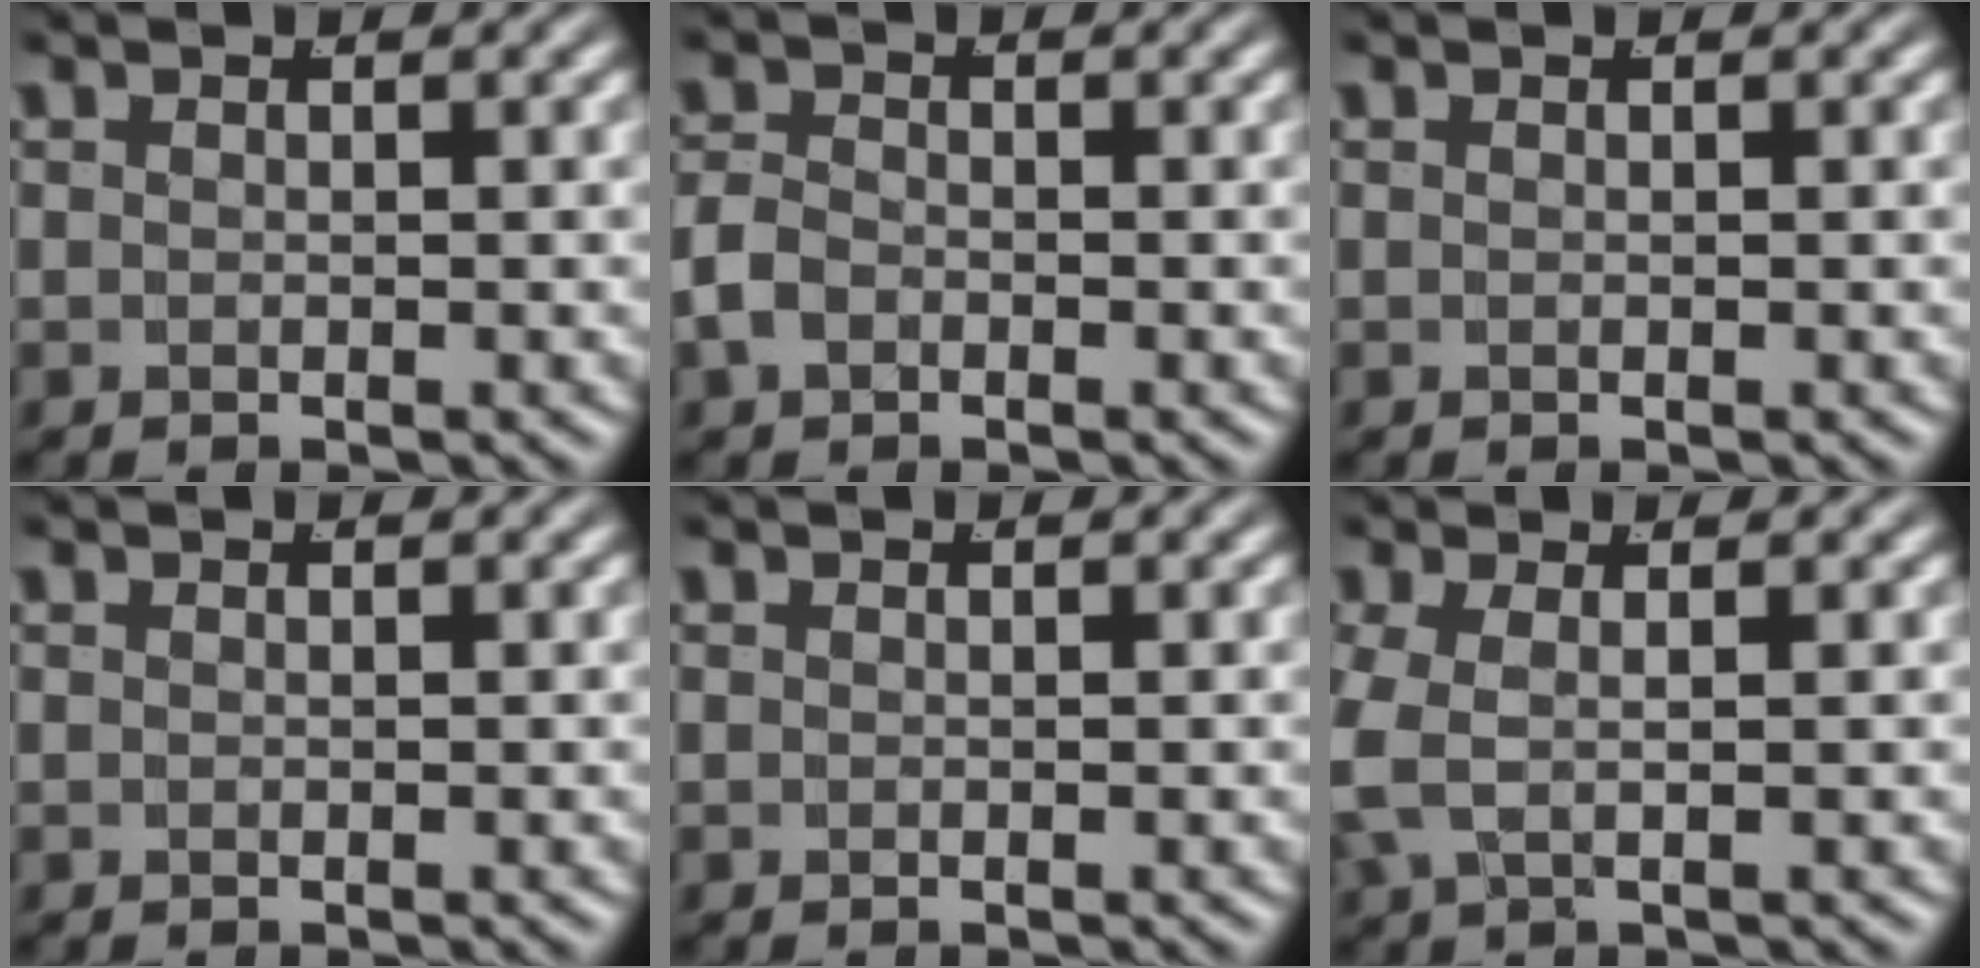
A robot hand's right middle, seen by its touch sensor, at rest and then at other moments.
{"total": 1.8, "force": [-0.9, 1.2, 1.0], "torque": [-0.032, -0.008, -0.011]}
{"total": 0.0}
{"total": 0.0}
{"total": 0.0}
{"total": 3.2, "force": [0.2, 1.8, 2.7], "torque": [-0.076, -0.005, 0.009]}